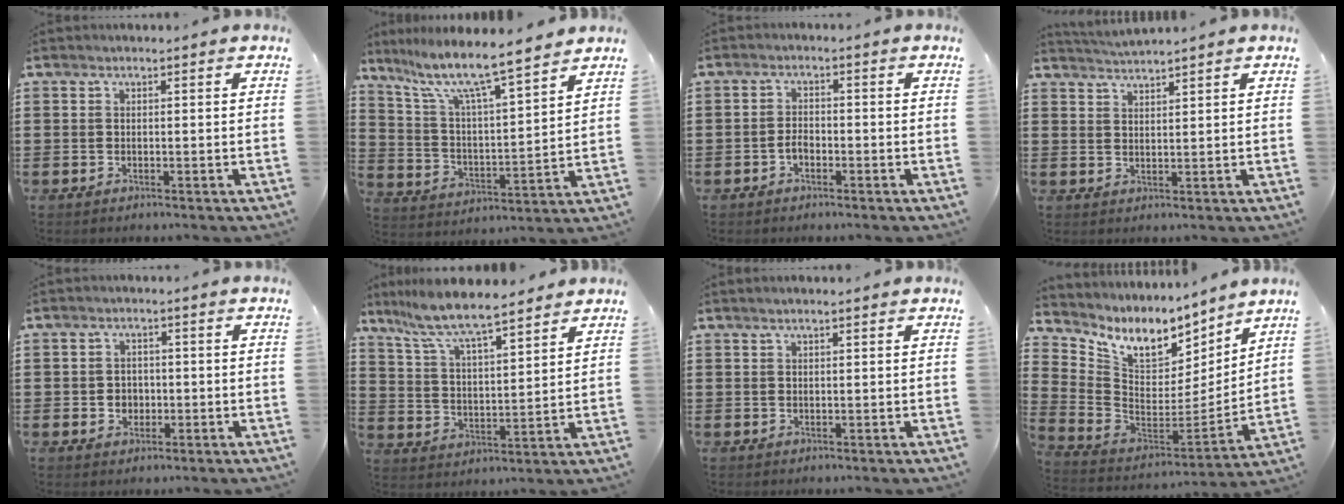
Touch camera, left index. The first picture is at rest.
{"total": 9.0, "force": [7.5, 0.9, 5.0], "torque": [-0.127, -0.047, 0.123]}
{"total": 2.1, "force": [-0.9, 1.2, 1.5], "torque": [-0.039, 0.001, -0.020]}
{"total": 2.2, "force": [2.2, -0.4, -0.1], "torque": [-0.004, -0.007, 0.041]}
{"total": 2.4, "force": [-0.3, 2.2, 0.9], "torque": [-0.026, 0.006, -0.011]}
{"total": 7.9, "force": [7.1, 0.7, 3.5], "torque": [-0.098, -0.037, 0.121]}
{"total": 1.0, "force": [0.7, 0.1, 0.7], "torque": [-0.015, 0.001, 0.013]}
{"total": 8.6, "force": [6.3, 4.4, 4.0], "torque": [-0.107, -0.039, 0.114]}